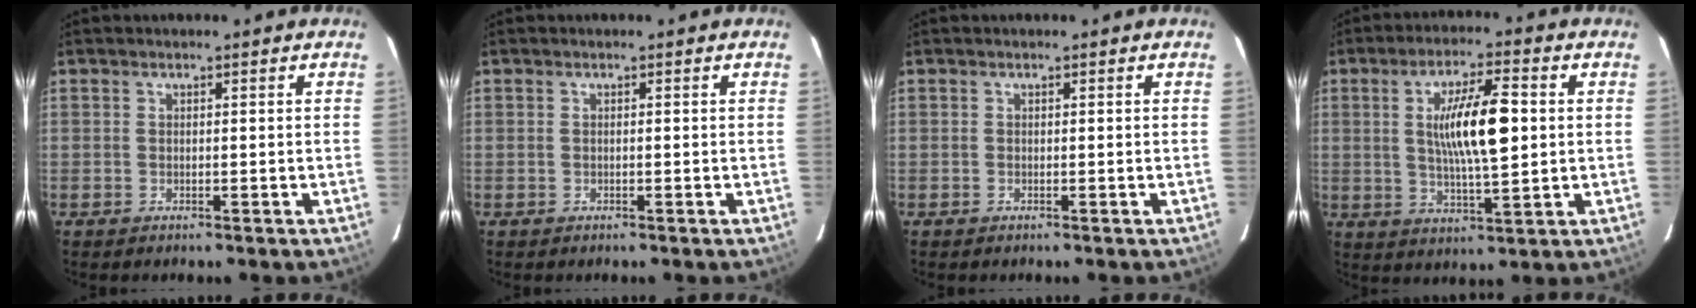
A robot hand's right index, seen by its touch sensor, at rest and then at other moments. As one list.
[{"total": 0.0}, {"total": 0.0}, {"total": 11.1, "force": [1.4, 1.9, 10.8], "torque": [-0.192, 0.004, 0.025]}]